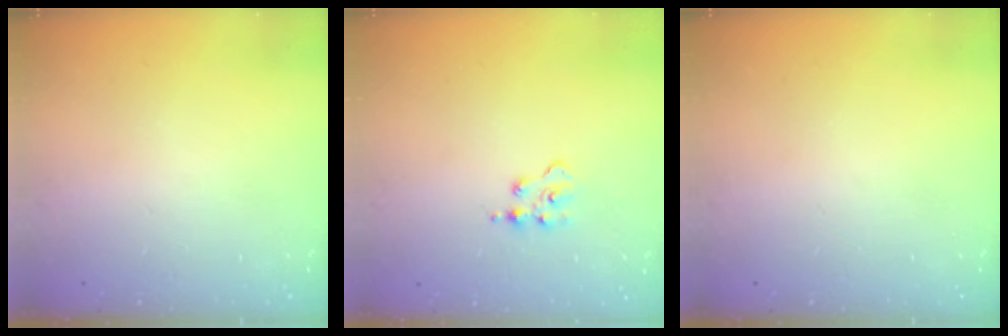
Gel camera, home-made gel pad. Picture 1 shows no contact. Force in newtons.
{"total": 2.5, "press": 2.5, "slide": 0.4}
{"total": 0.0}